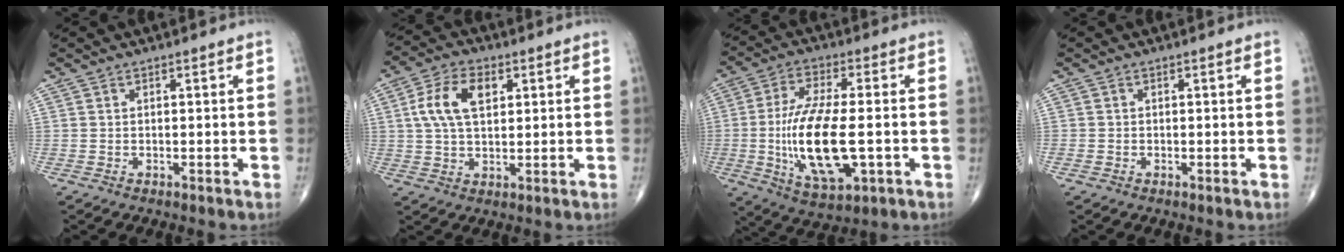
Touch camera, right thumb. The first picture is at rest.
{"total": 9.6, "force": [2.6, 5.5, 7.4], "torque": [-0.137, 0.008, 0.046]}
{"total": 16.7, "force": [-2.4, 6.5, 15.2], "torque": [-0.291, -0.003, -0.038]}
{"total": 0.9, "force": [-0.4, 0.7, 0.3], "torque": [-0.002, 0.002, -0.008]}